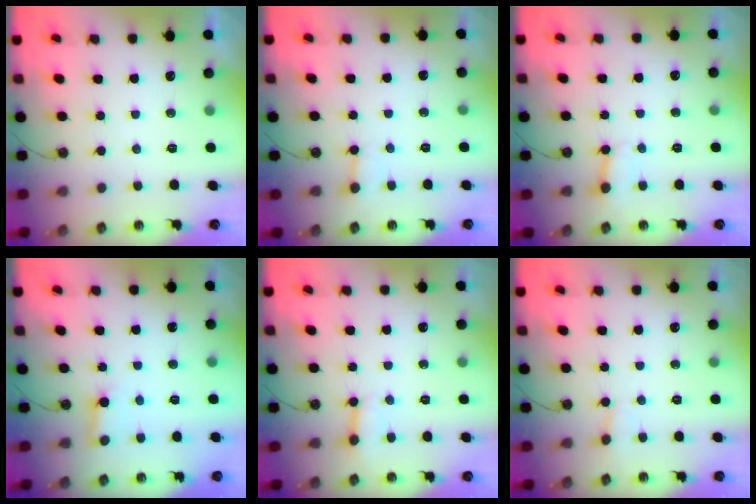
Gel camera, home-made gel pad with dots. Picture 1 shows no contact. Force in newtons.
{"total": 2.1, "press": 2.1, "slide": 0.1}
{"total": 2.6, "press": 2.6, "slide": 0.1}
{"total": 2.7, "press": 2.7, "slide": 0.0}
{"total": 3.0, "press": 3.0, "slide": 0.3}
{"total": 3.3, "press": 3.3, "slide": 0.3}